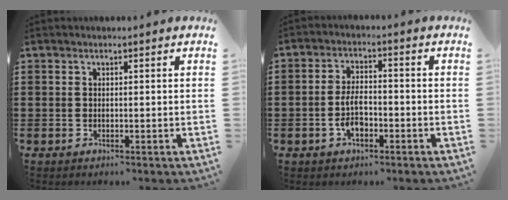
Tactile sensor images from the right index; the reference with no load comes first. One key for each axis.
{"total": 5.0, "fx": -1.6, "fy": 2.2, "fz": 4.2, "tx": -0.096, "ty": -0.003, "tz": -0.034}